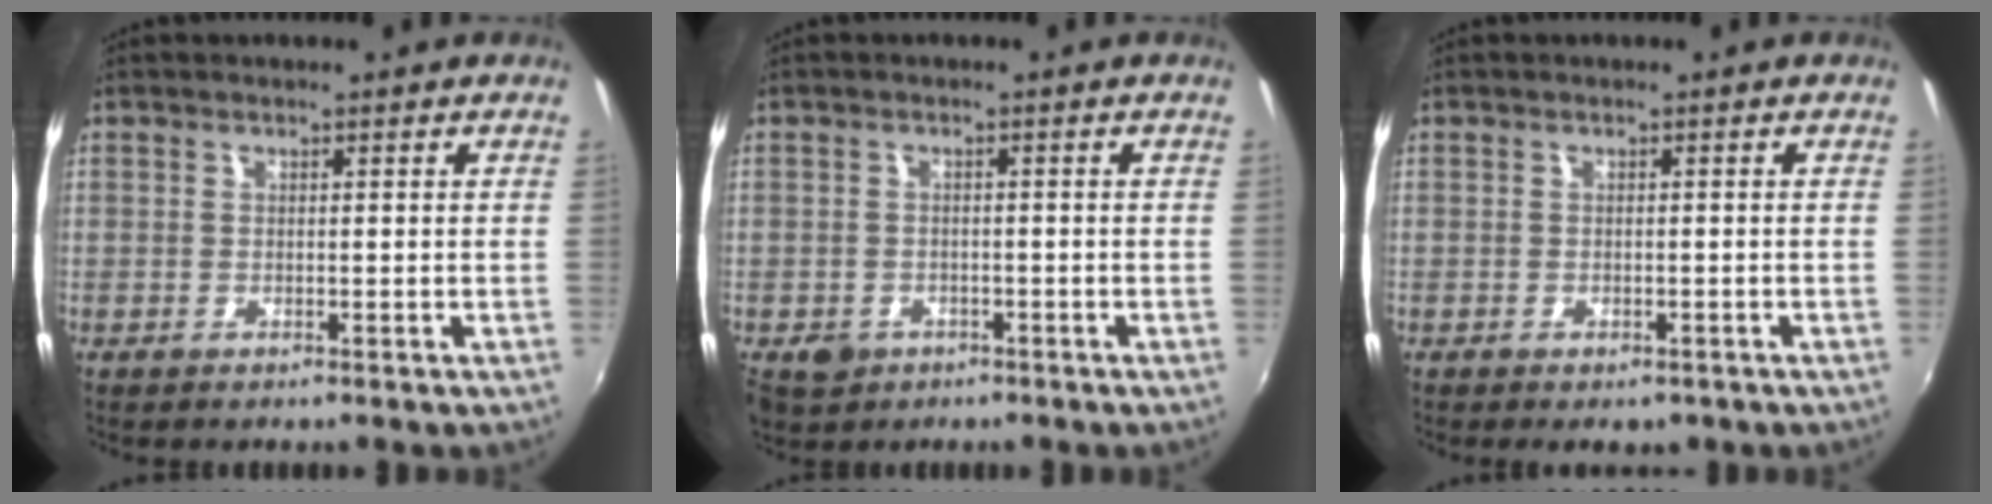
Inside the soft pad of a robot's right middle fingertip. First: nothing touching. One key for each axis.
{"total": 4.1, "fx": -2.1, "fy": 3.2, "fz": 1.4, "tx": -0.038, "ty": -0.003, "tz": -0.030}
{"total": 2.6, "fx": -1.7, "fy": 1.5, "fz": 1.3, "tx": -0.026, "ty": -0.011, "tz": -0.021}